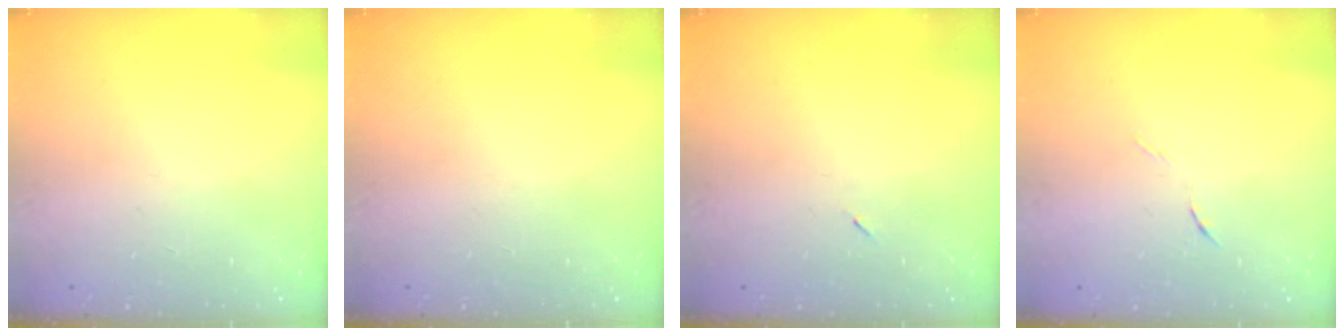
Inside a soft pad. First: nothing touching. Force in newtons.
{"total": 0.0}
{"total": 2.6, "press": 2.3, "slide": 1.2}
{"total": 4.4, "press": 4.2, "slide": 1.3}